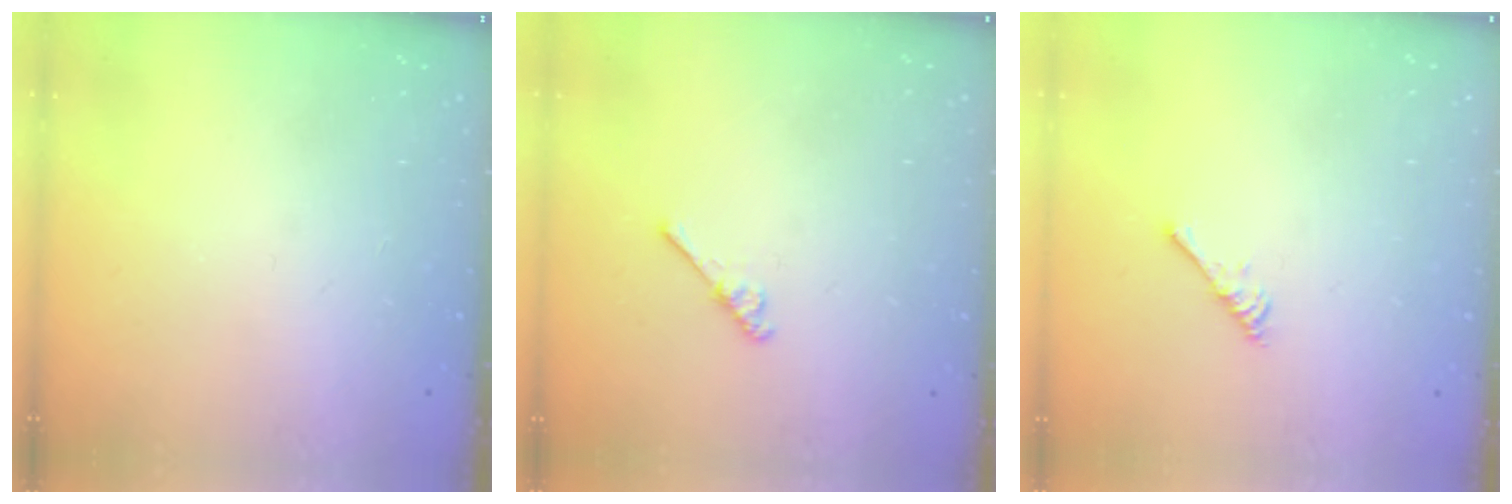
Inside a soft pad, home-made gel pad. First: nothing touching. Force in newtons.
{"total": 4.2, "press": 4.2, "slide": 0.6}
{"total": 2.9, "press": 2.9, "slide": 0.5}